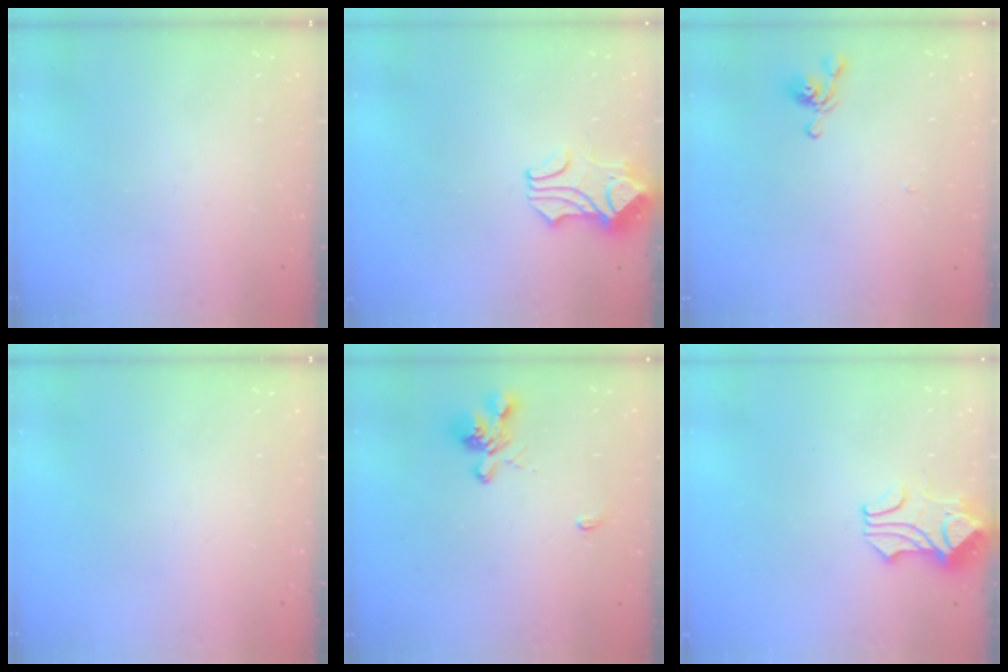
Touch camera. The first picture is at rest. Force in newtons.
{"total": 2.0, "press": 1.7, "slide": 1.0}
{"total": 3.9, "press": 3.8, "slide": 0.6}
{"total": 0.0}
{"total": 1.9, "press": 1.5, "slide": 1.1}
{"total": 2.2, "press": 1.9, "slide": 1.1}